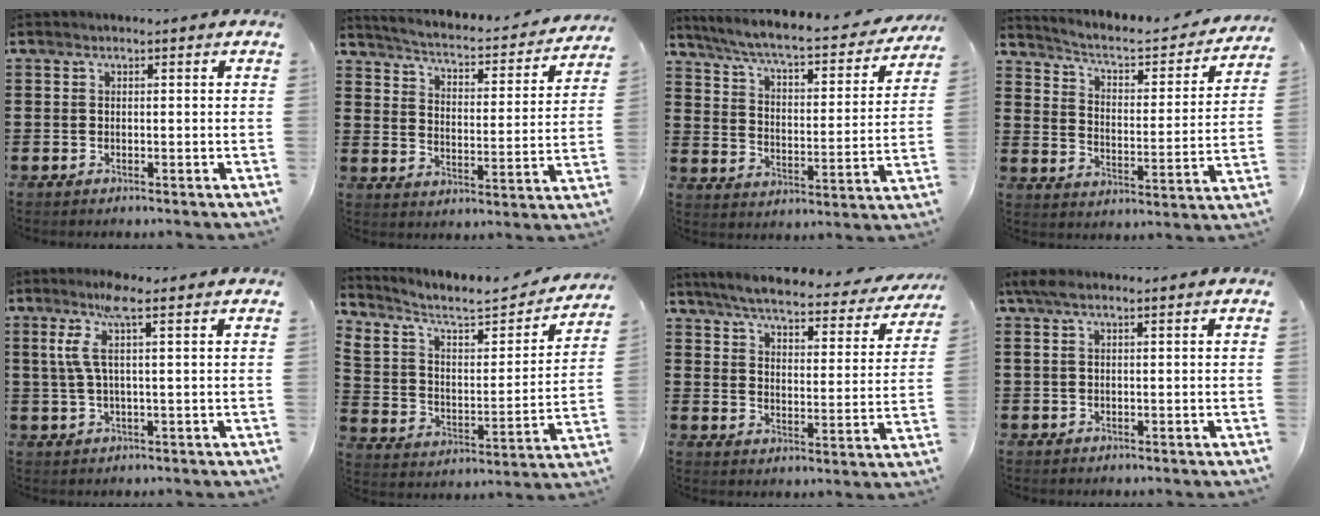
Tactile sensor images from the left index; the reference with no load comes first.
{"total": 2.7, "force": [2.6, -0.1, 0.8], "torque": [-0.036, -0.032, 0.033]}
{"total": 6.2, "force": [5.4, 0.3, 2.9], "torque": [-0.081, -0.038, 0.087]}
{"total": 3.5, "force": [2.8, 0.8, 1.8], "torque": [-0.054, -0.025, 0.036]}
{"total": 6.0, "force": [2.5, 0.6, 5.4], "torque": [-0.134, -0.011, 0.034]}
{"total": 5.4, "force": [4.6, 1.8, 2.1], "torque": [-0.069, -0.038, 0.073]}
{"total": 5.2, "force": [4.8, 0.3, 2.0], "torque": [-0.064, -0.032, 0.077]}
{"total": 1.8, "force": [0.9, 0.3, 1.6], "torque": [-0.034, 0.000, 0.016]}